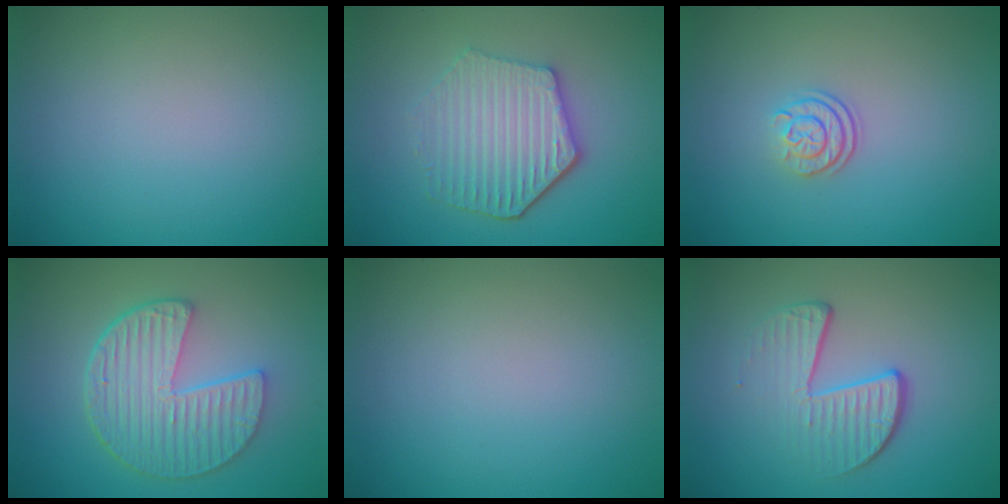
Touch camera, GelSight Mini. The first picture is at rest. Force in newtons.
{"total": 5.3, "press": 4.3, "slide": 3.0}
{"total": 2.4, "press": 1.8, "slide": 1.6}
{"total": 6.5, "press": 4.9, "slide": 4.2}
{"total": 0.0}
{"total": 4.1, "press": 2.7, "slide": 3.2}